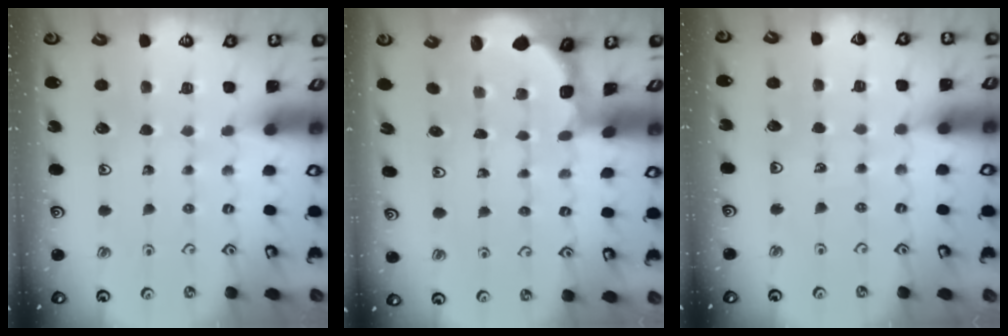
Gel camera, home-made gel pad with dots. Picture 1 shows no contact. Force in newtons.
{"total": 1.7, "press": 1.5, "slide": 0.7}
{"total": 3.2, "press": 3.1, "slide": 0.4}